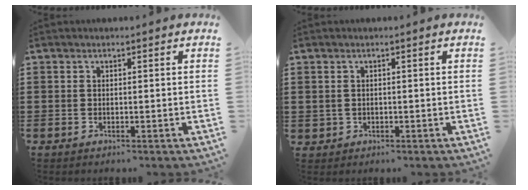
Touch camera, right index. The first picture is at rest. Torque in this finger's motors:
{"motor_torque": [0.71, 0.49, 0.08, 0.01]}